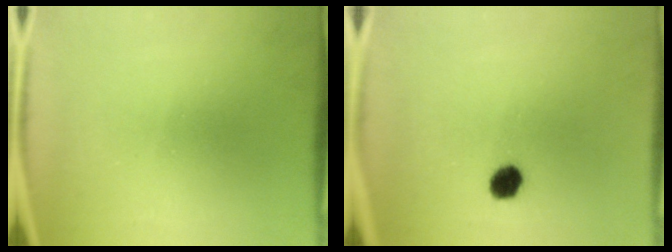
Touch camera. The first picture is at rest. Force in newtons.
{"total": 3.9}